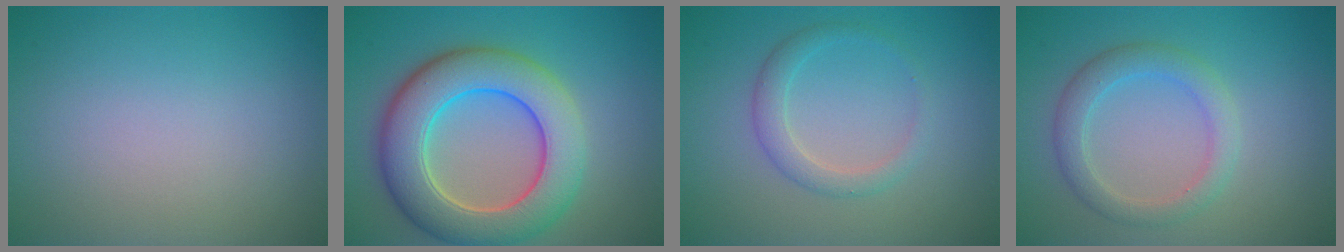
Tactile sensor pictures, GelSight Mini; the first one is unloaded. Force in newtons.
{"total": 9.1, "press": 9.1, "slide": 0.2}
{"total": 2.1, "press": 2.1, "slide": 0.1}
{"total": 3.0, "press": 2.9, "slide": 0.3}